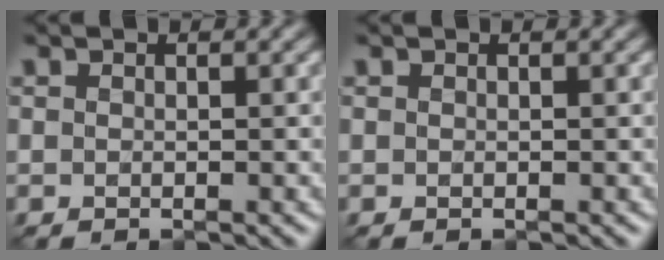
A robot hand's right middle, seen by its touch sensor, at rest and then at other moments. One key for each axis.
{"total": 0.0}